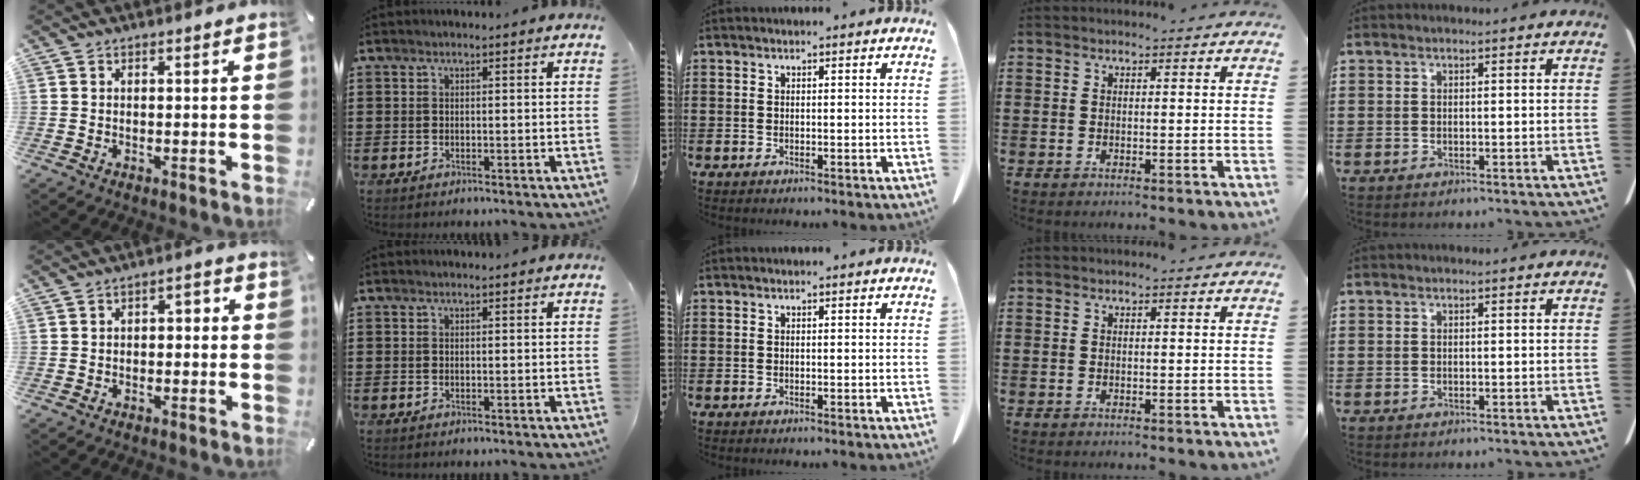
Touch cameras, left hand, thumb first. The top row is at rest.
{"thumb": {"total": 2.9, "force": [-2.0, 1.6, 1.3], "torque": [-0.023, 0.016, -0.042]}}